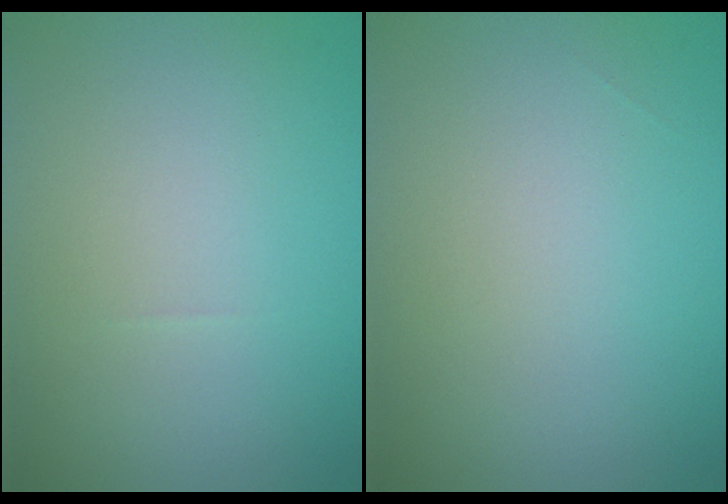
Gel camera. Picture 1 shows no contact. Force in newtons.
{"total": 0.0}